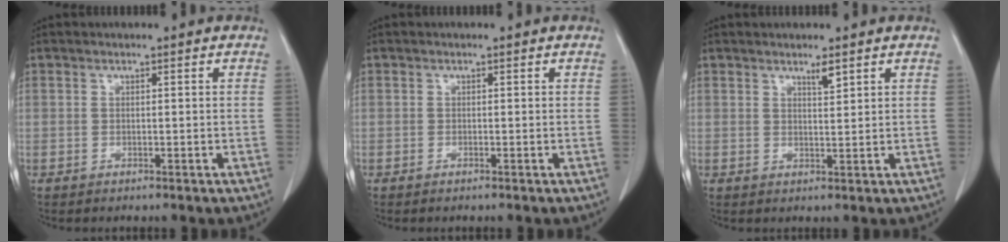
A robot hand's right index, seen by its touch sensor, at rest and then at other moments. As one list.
[{"total": 0.0}, {"total": 1.8, "force": [1.4, 0.1, 1.1], "torque": [-0.022, -0.004, 0.026]}]